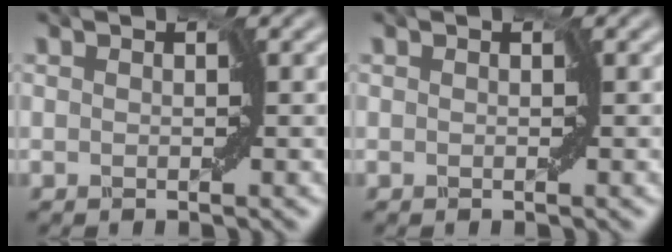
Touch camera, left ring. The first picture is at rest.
{"total": 0.0}